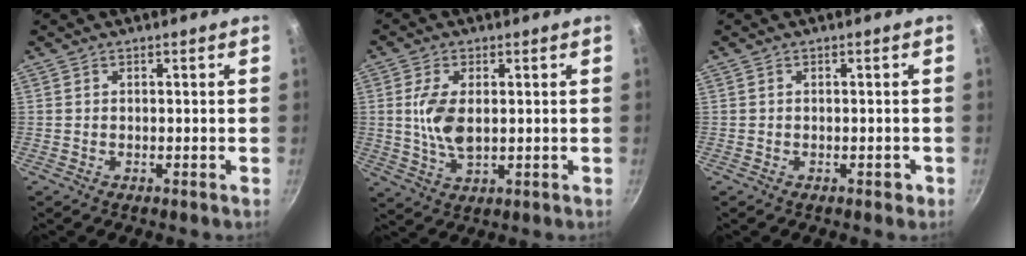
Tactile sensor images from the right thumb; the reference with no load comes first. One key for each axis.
{"total": 7.7, "fx": 0.9, "fy": 4.0, "fz": 6.5, "tx": -0.130, "ty": -0.005, "tz": 0.019}
{"total": 1.2, "fx": -0.5, "fy": 0.8, "fz": 0.7, "tx": 0.000, "ty": 0.010, "tz": -0.003}